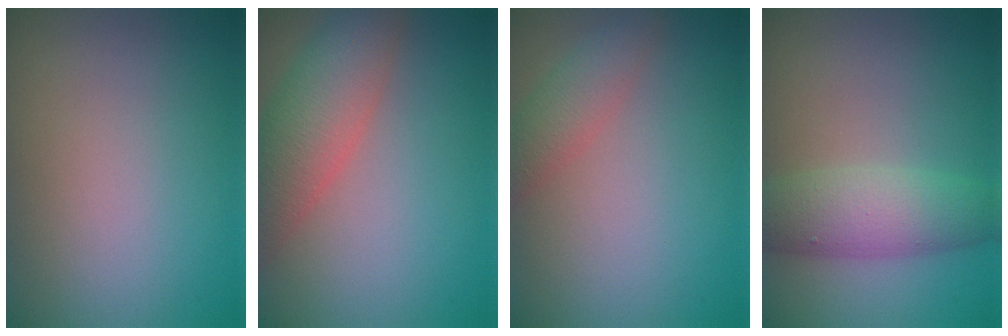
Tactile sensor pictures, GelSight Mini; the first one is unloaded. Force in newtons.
{"total": 6.2, "press": 6.2, "slide": 0.4}
{"total": 2.5, "press": 2.5, "slide": 0.1}
{"total": 4.9, "press": 4.9, "slide": 0.1}